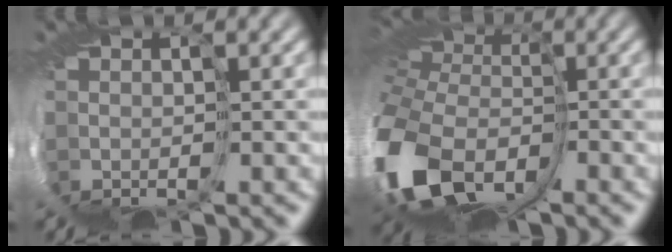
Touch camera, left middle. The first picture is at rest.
{"total": 12.1, "force": [-4.6, 8.3, 7.5], "torque": [-0.224, -0.032, -0.080]}